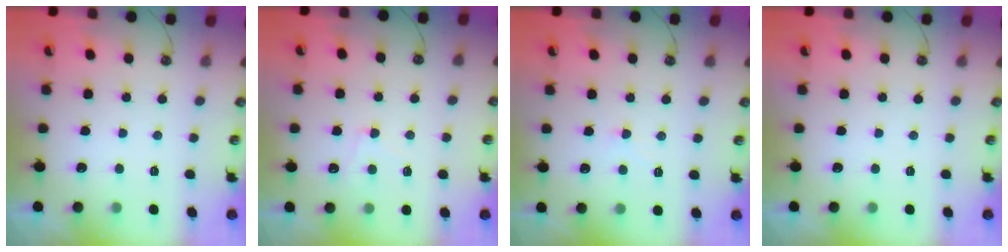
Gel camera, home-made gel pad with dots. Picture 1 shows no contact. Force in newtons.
{"total": 1.0, "press": 0.9, "slide": 0.5}
{"total": 1.0, "press": 0.9, "slide": 0.4}
{"total": 0.0}